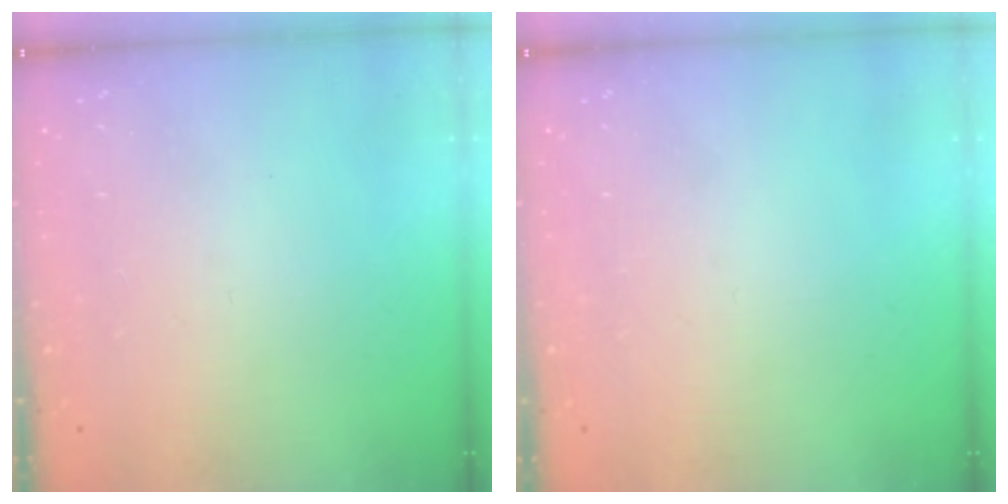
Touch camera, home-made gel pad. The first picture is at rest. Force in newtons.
{"total": 0.0}